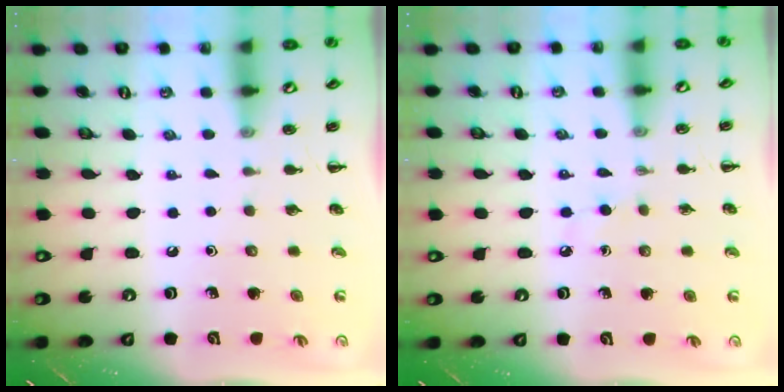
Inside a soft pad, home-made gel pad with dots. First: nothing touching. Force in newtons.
{"total": 2.4, "press": 2.2, "slide": 1.0}